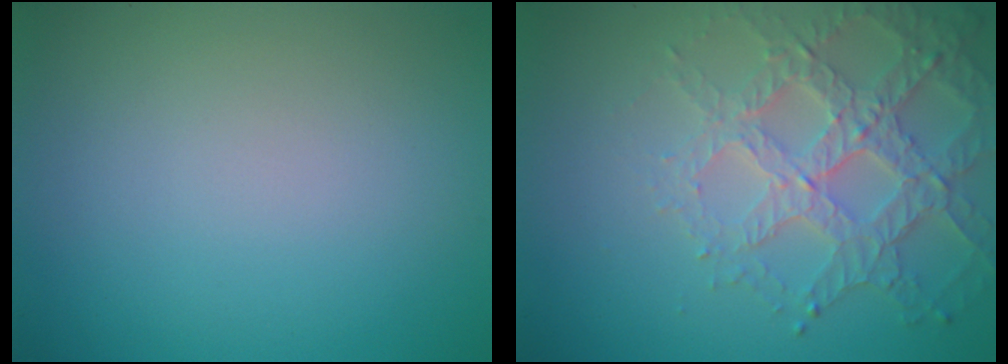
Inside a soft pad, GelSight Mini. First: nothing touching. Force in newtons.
{"total": 4.8, "press": 4.2, "slide": 2.2}